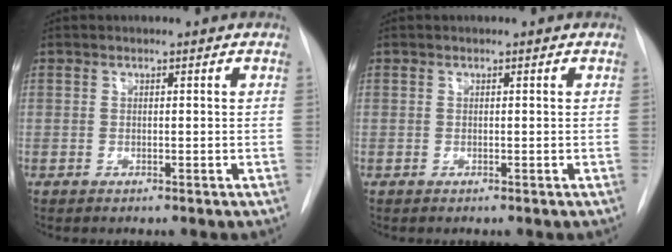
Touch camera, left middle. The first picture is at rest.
{"total": 0.0}